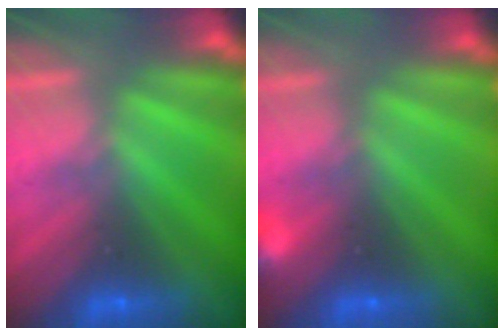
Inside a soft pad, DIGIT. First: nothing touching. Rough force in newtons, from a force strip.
{"total": 3.2}